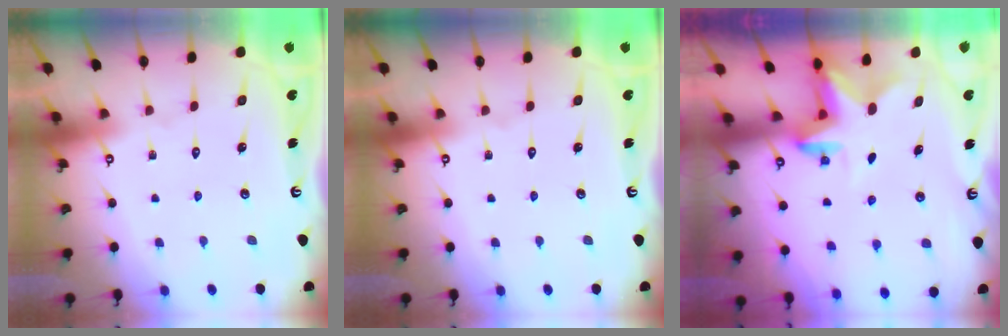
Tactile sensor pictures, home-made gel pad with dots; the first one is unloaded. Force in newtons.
{"total": 0.0}
{"total": 2.6, "press": 2.5, "slide": 0.5}